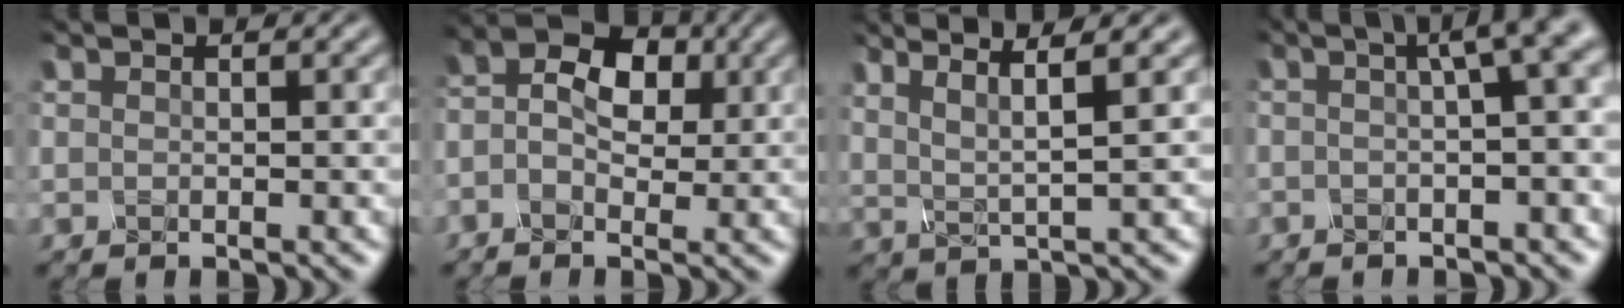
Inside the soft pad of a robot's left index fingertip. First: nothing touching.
{"total": 3.1, "force": [-1.1, 2.1, 2.0], "torque": [-0.041, 0.003, -0.011]}
{"total": 3.0, "force": [1.7, -0.2, 2.5], "torque": [-0.067, 0.001, 0.053]}
{"total": 5.2, "force": [-0.6, 1.2, 5.0], "torque": [-0.025, 0.022, 0.001]}